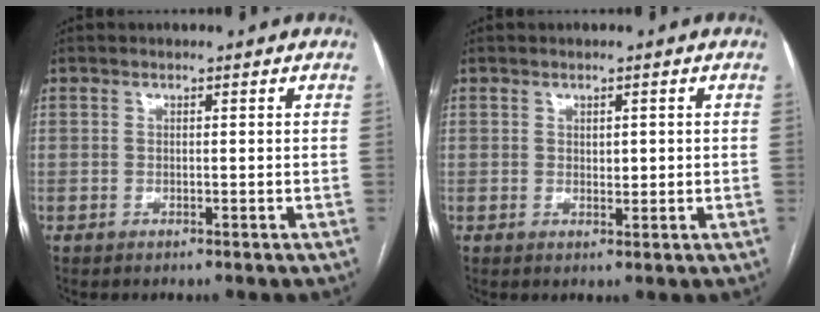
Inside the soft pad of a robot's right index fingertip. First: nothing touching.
{"total": 1.5, "force": [0.3, 0.8, 1.3], "torque": [-0.017, -0.002, 0.006]}